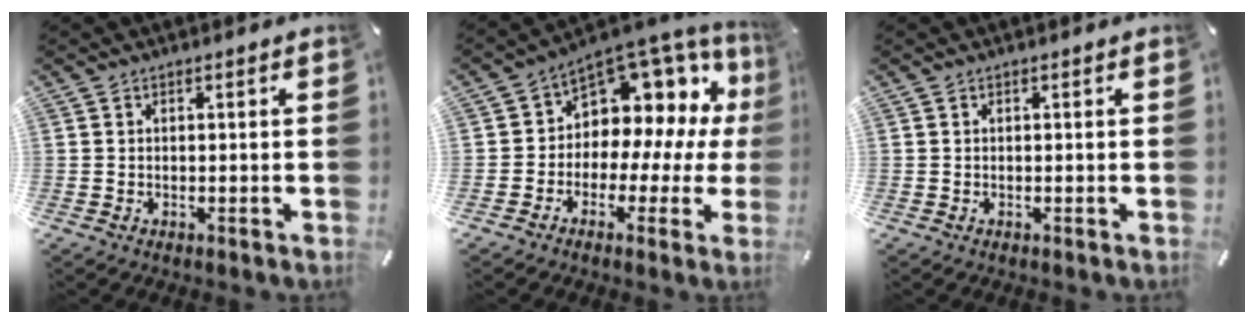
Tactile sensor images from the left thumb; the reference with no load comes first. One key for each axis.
{"total": 9.8, "fx": 4.6, "fy": 7.5, "fz": 4.4, "tx": -0.066, "ty": -0.067, "tz": 0.082}
{"total": 0.0}